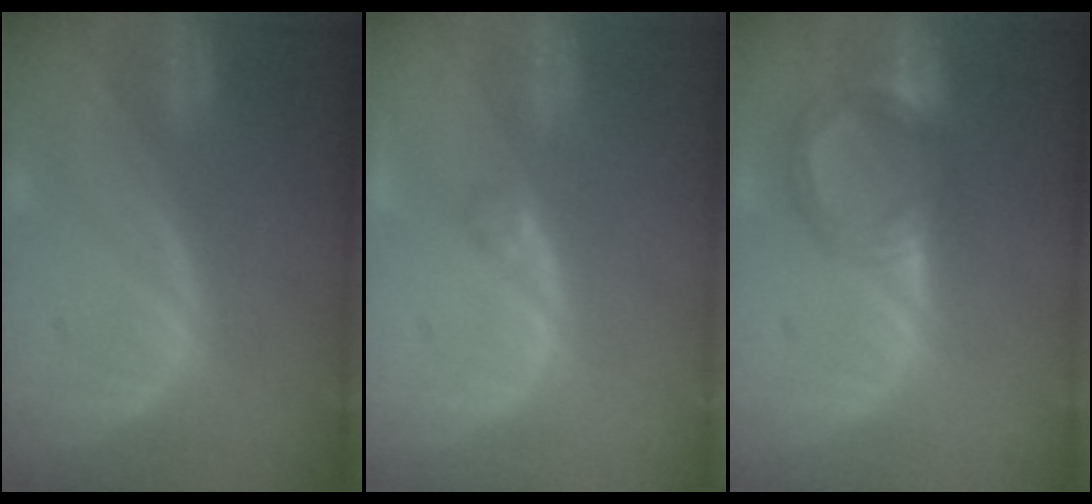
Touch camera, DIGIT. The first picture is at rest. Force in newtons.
{"total": 1.2, "press": 1.2, "slide": 0.1}
{"total": 6.2, "press": 6.1, "slide": 1.2}